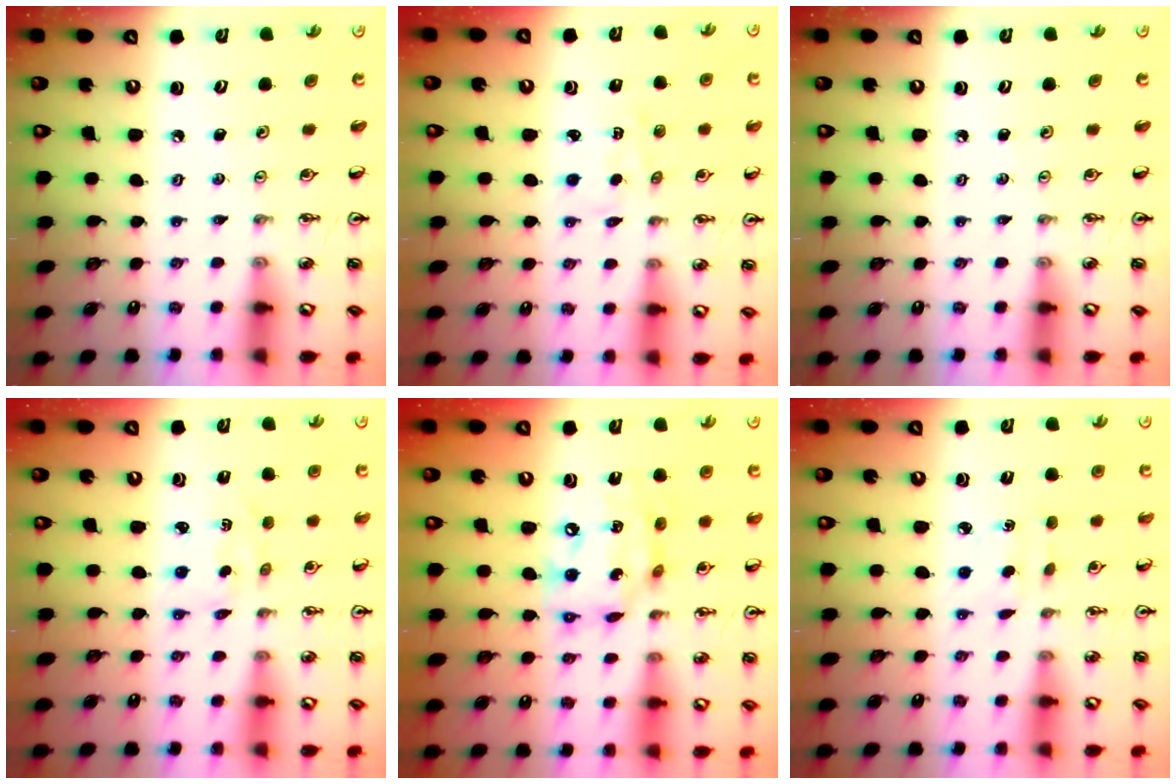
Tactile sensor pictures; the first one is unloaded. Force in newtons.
{"total": 2.9, "press": 2.8, "slide": 0.4}
{"total": 0.0}
{"total": 1.8, "press": 1.8, "slide": 0.4}
{"total": 13.3, "press": 13.3, "slide": 1.5}
{"total": 2.8, "press": 2.7, "slide": 0.7}